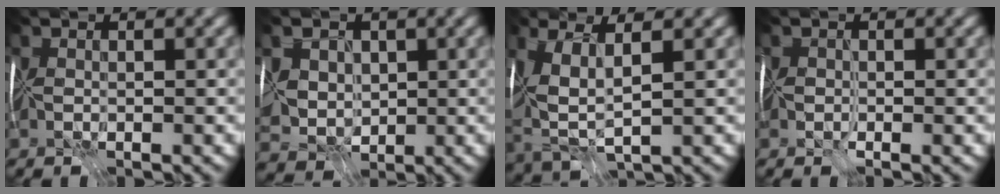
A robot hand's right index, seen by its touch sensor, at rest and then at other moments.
{"total": 4.9, "force": [1.0, 4.1, 2.5], "torque": [-0.043, 0.011, 0.009]}
{"total": 6.1, "force": [1.2, 2.5, 5.4], "torque": [-0.143, -0.009, 0.034]}
{"total": 1.0, "force": [-1.0, 0.1, -0.1], "torque": [0.006, -0.008, -0.013]}